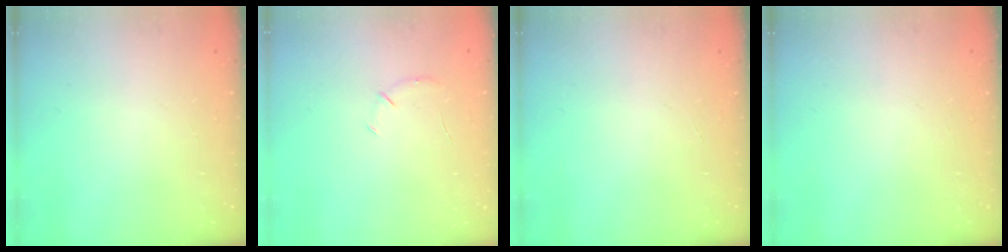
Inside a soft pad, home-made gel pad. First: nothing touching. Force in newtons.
{"total": 6.1, "press": 5.9, "slide": 1.7}
{"total": 0.0}
{"total": 0.0}